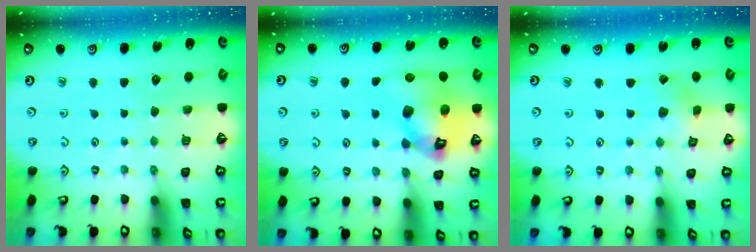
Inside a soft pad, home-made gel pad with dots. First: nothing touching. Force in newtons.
{"total": 15.4, "press": 15.3, "slide": 2.1}
{"total": 3.2, "press": 3.2, "slide": 0.3}